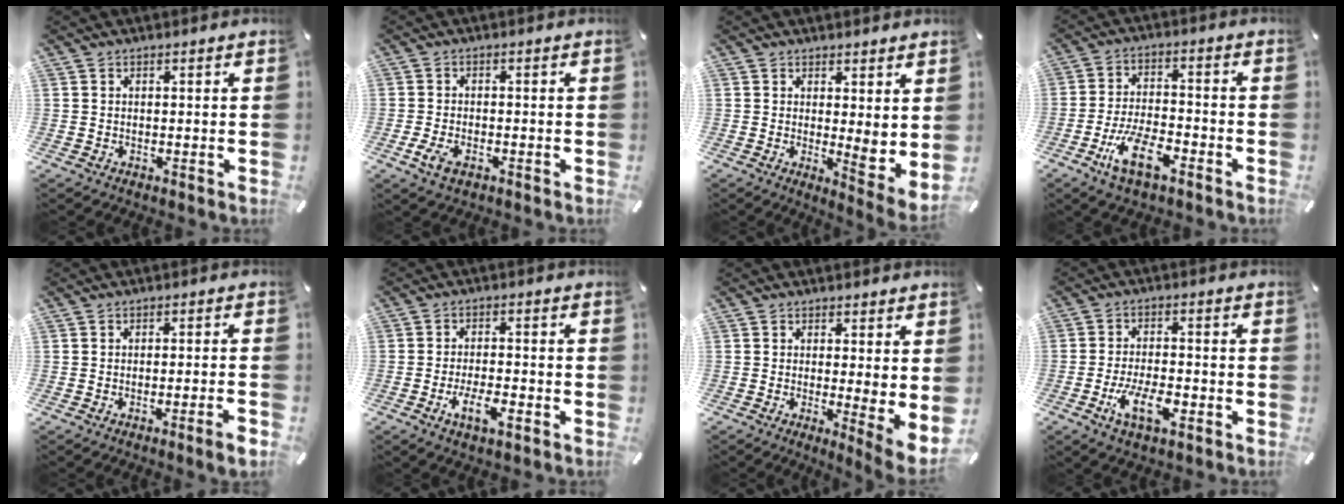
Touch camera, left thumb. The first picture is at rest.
{"total": 3.8, "force": [-1.7, 2.2, 2.5], "torque": [-0.069, -0.004, -0.037]}
{"total": 4.4, "force": [1.7, 1.4, 3.9], "torque": [-0.042, -0.038, 0.030]}
{"total": 11.0, "force": [-5.8, 4.8, 8.0], "torque": [-0.164, 0.019, -0.108]}
{"total": 4.2, "force": [-2.1, 0.3, 3.6], "torque": [-0.054, -0.002, -0.033]}
{"total": 6.8, "force": [-3.2, 2.6, 5.4], "torque": [-0.104, 0.008, -0.058]}
{"total": 4.2, "force": [0.9, 0.5, 4.0], "torque": [-0.057, -0.034, 0.018]}
{"total": 8.9, "force": [-3.9, 4.0, 7.0], "torque": [-0.138, 0.009, -0.069]}